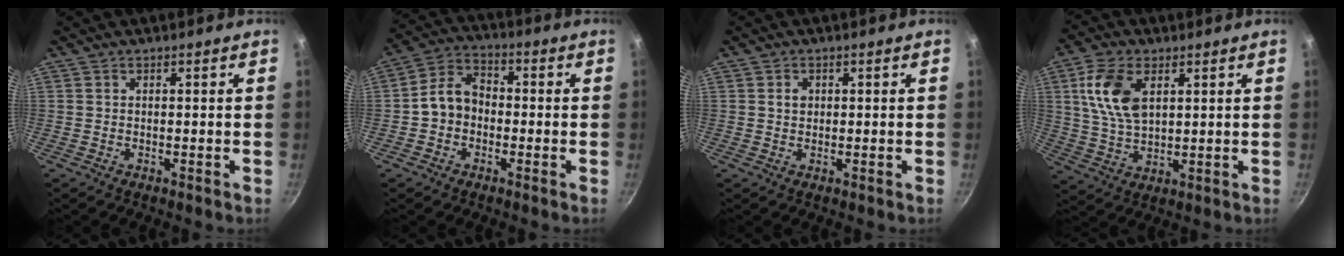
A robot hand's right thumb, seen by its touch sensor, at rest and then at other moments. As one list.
[{"total": 7.7, "force": [-1.1, 6.0, 4.6], "torque": [-0.059, 0.031, -0.036]}, {"total": 1.8, "force": [0.4, 1.5, 0.9], "torque": [-0.008, 0.004, 0.005]}, {"total": 11.0, "force": [3.5, 6.3, 8.3], "torque": [-0.154, -0.011, 0.070]}]